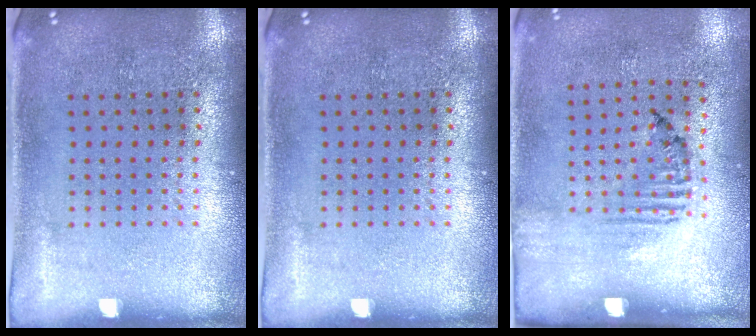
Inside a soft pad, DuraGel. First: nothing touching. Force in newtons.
{"total": 0.0}
{"total": 1.6, "press": 1.0, "slide": 1.3}